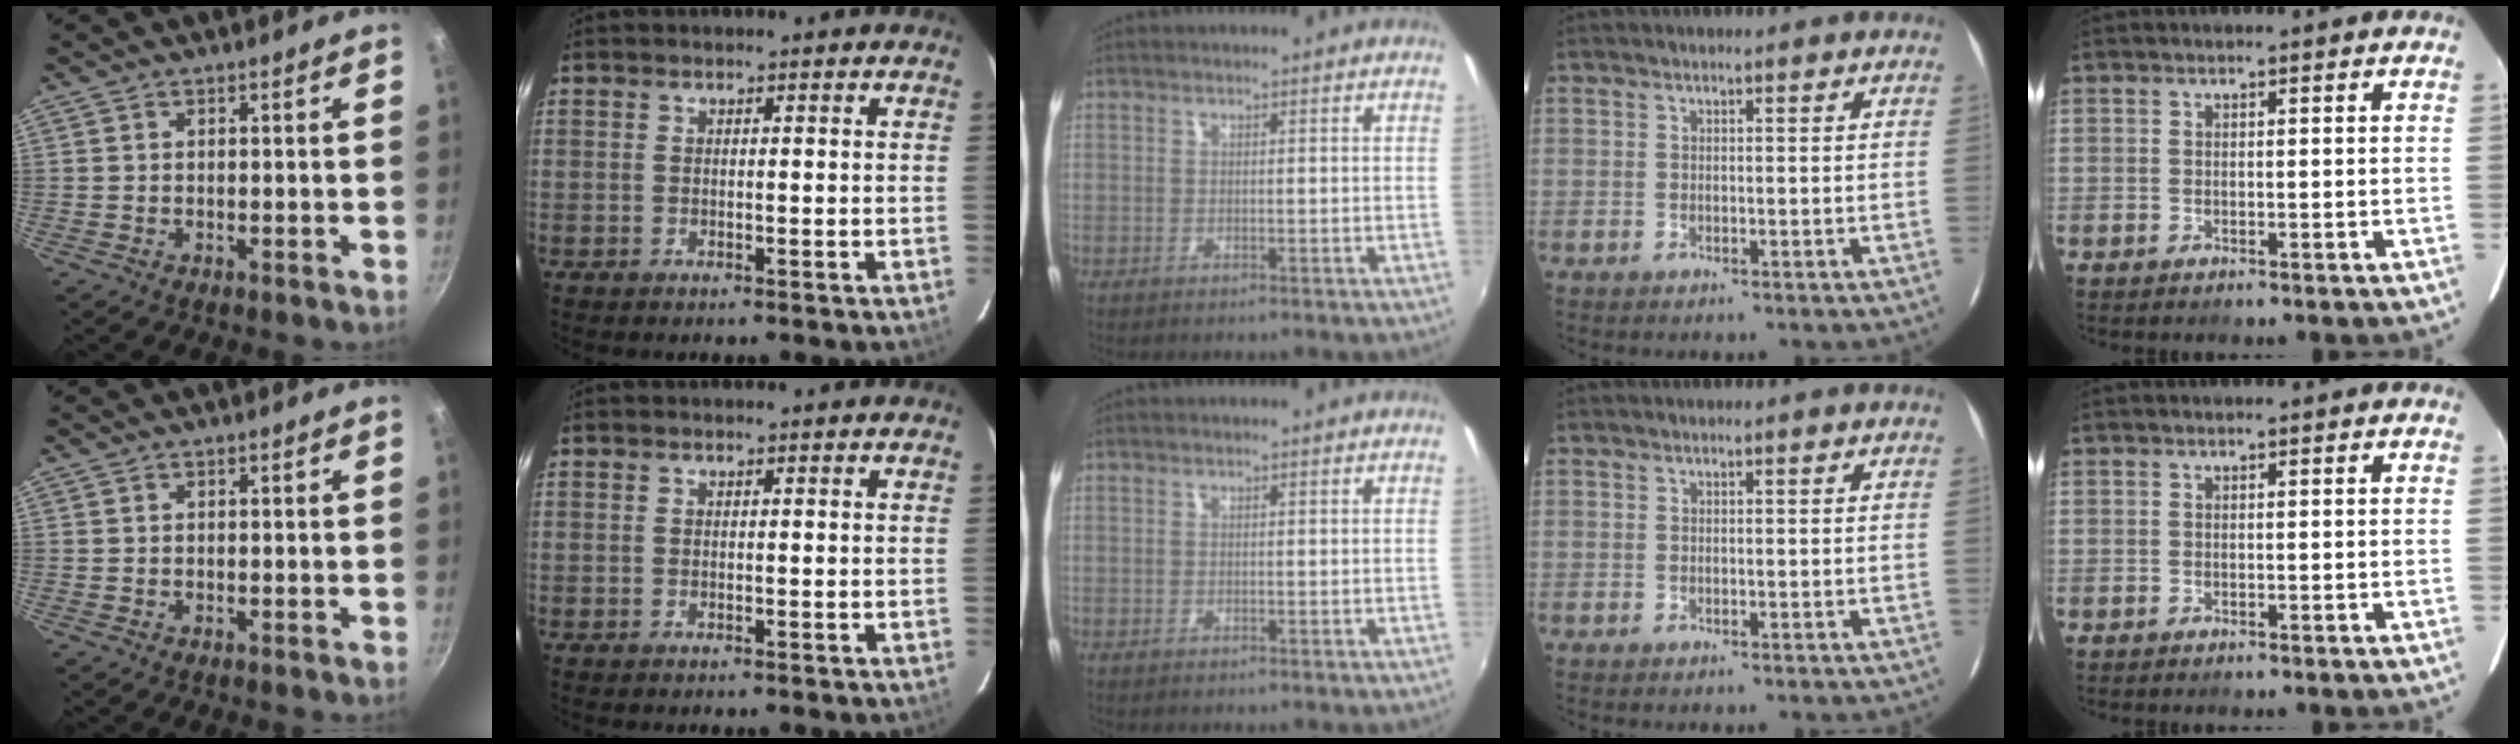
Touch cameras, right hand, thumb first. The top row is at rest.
{}